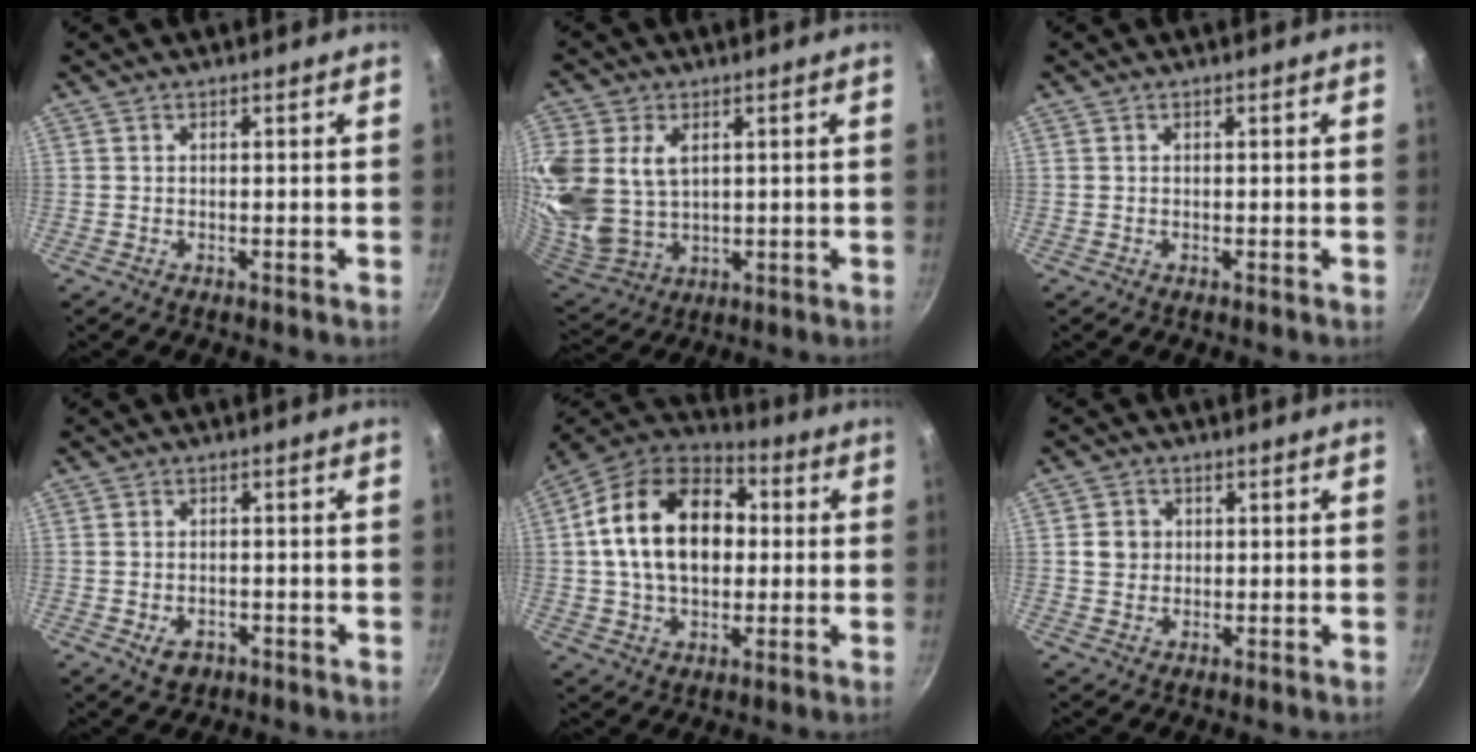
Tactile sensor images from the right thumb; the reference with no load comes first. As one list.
[{"total": 19.9, "force": [4.7, 14.5, 12.8], "torque": [-0.308, 0.003, 0.110]}, {"total": 0.0}, {"total": 3.4, "force": [-1.4, 2.4, 1.9], "torque": [-0.027, 0.009, -0.013]}, {"total": 21.1, "force": [2.4, 14.3, 15.3], "torque": [-0.234, 0.030, 0.027]}, {"total": 3.7, "force": [0.4, 3.4, 1.4], "torque": [-0.006, 0.006, 0.003]}]